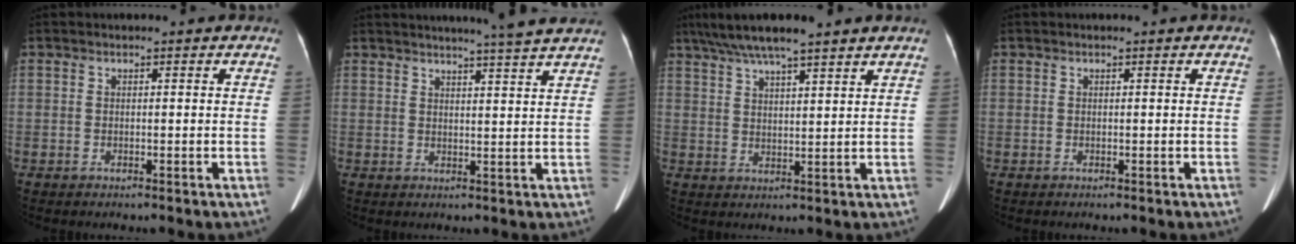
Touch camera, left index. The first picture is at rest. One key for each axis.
{"total": 7.7, "fx": 6.8, "fy": -1.4, "fz": 3.4, "tx": -0.047, "ty": 0.002, "tz": 0.075}
{"total": 9.5, "fx": 7.7, "fy": -0.1, "fz": 5.5, "tx": -0.100, "ty": 0.031, "tz": 0.122}
{"total": 0.0}